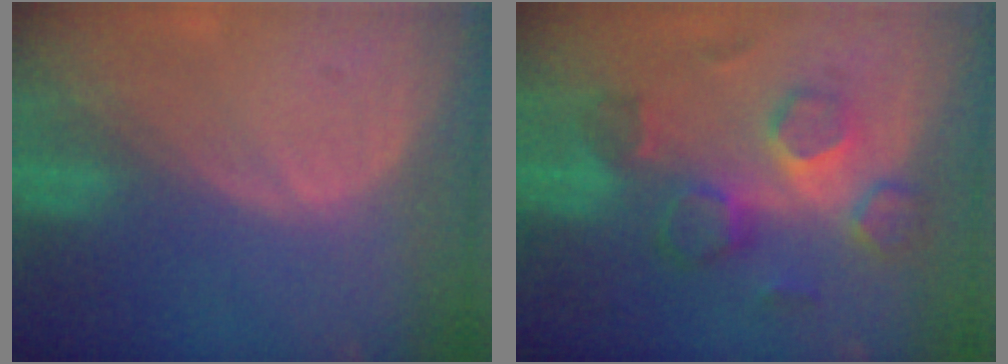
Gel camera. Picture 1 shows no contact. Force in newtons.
{"total": 8.0, "press": 7.8, "slide": 1.8}